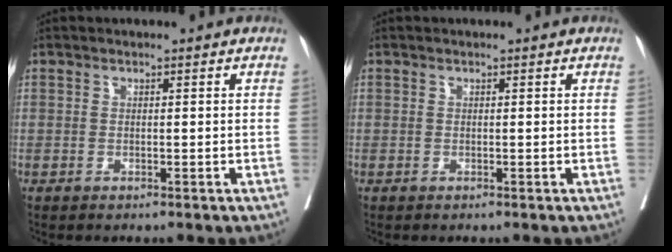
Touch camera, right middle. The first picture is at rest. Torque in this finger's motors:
{"motor_torque": [0.00, 0.00, 0.00, 0.00]}